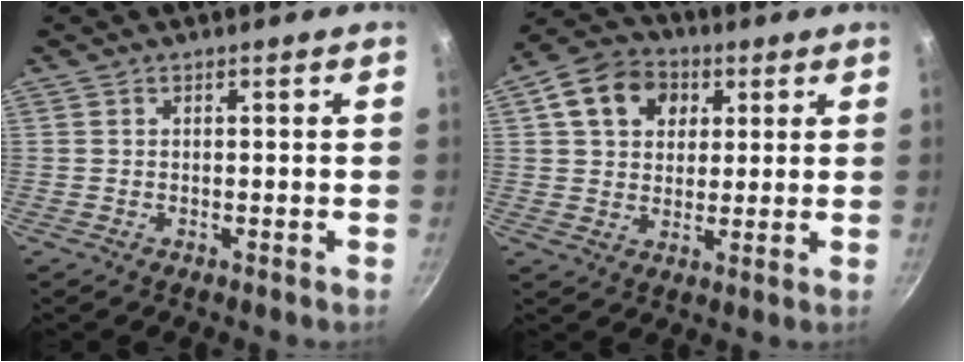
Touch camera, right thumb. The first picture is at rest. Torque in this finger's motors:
{"motor_torque": [-0.21, 2.20, 0.31, -0.19, 0.06]}